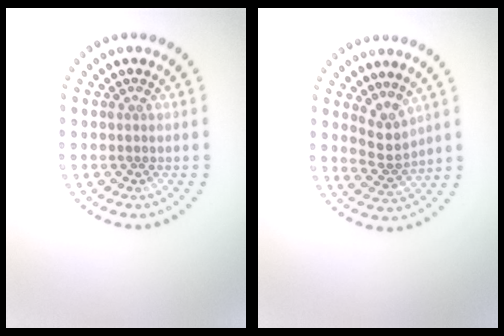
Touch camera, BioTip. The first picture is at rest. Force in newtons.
{"total": 2.5, "press": 1.9, "slide": 1.7}